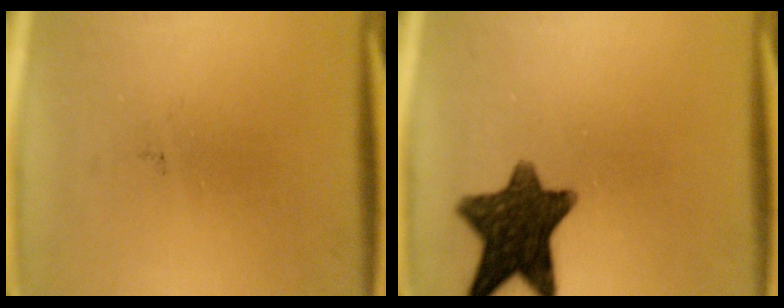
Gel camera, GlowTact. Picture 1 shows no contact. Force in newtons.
{"total": 12.2}